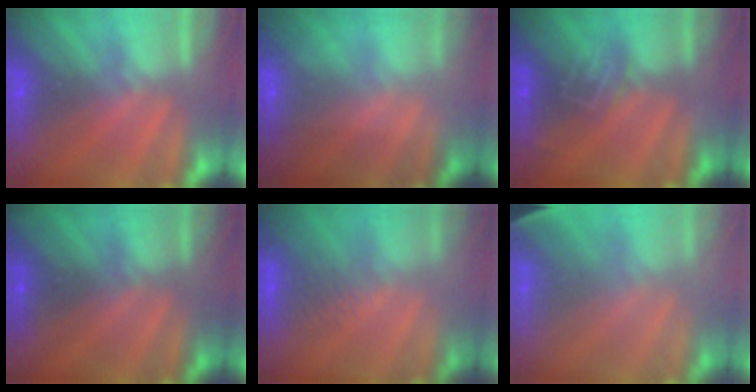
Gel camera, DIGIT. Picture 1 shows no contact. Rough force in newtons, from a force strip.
{"total": 1.6}
{"total": 2.7}
{"total": 2.7}
{"total": 3.1}
{"total": 1.3}